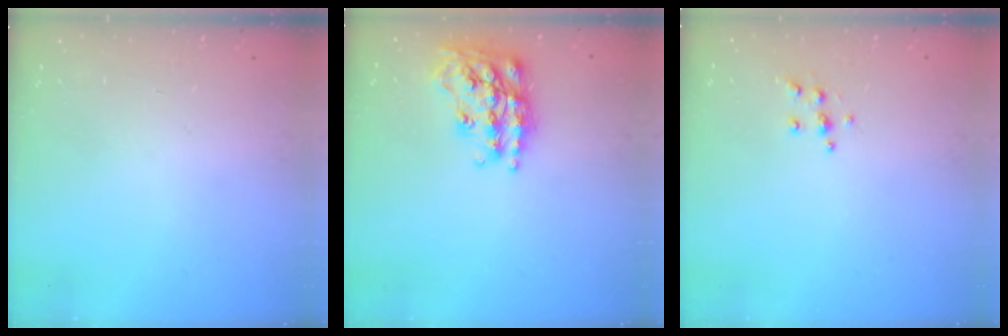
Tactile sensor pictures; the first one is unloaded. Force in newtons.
{"total": 20.4, "press": 20.4, "slide": 1.4}
{"total": 5.6, "press": 5.6, "slide": 0.5}